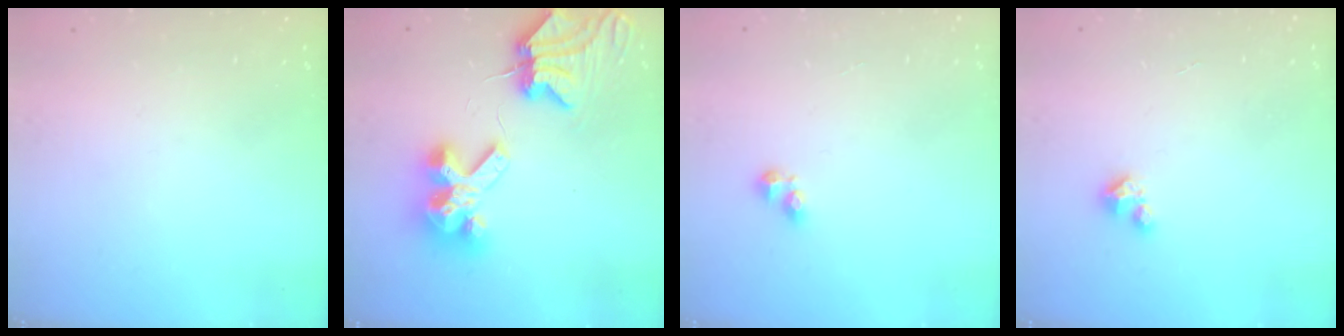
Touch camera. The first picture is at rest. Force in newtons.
{"total": 12.2, "press": 12.1, "slide": 1.7}
{"total": 3.8, "press": 3.7, "slide": 0.6}
{"total": 1.7, "press": 1.6, "slide": 0.2}